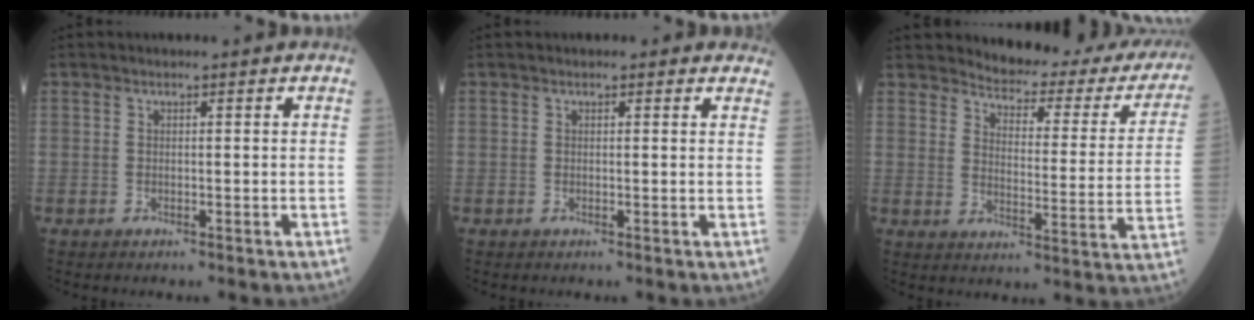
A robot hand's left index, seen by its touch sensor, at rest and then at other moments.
{"total": 2.2, "force": [1.9, 1.0, 0.5], "torque": [0.004, -0.001, 0.006]}
{"total": 20.0, "force": [18.7, 4.5, 5.4], "torque": [-0.045, -0.078, 0.202]}